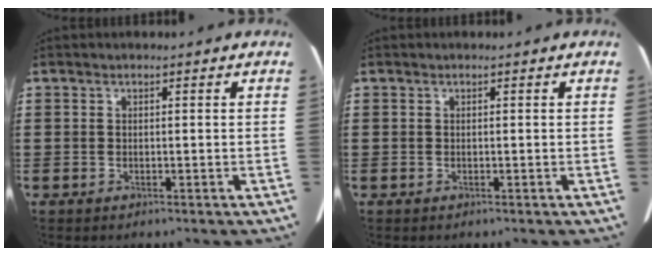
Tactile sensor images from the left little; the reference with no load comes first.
{"total": 0.0}